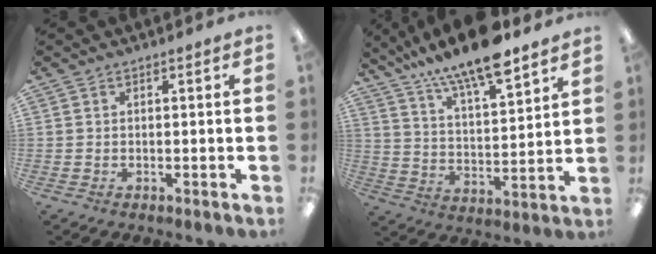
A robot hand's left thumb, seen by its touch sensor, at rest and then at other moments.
{"total": 15.4, "force": [12.5, 4.1, 8.0], "torque": [-0.141, -0.076, 0.215]}